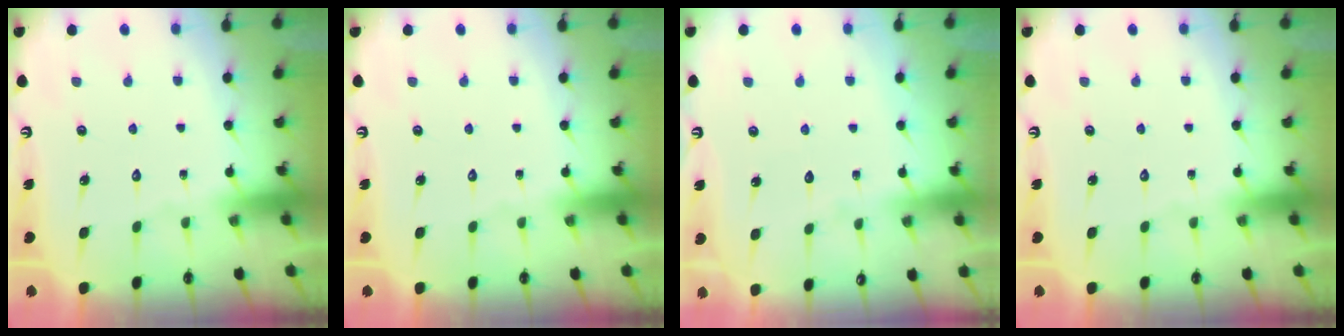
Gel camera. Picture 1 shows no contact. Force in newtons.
{"total": 0.0}
{"total": 1.8, "press": 1.8, "slide": 0.1}
{"total": 0.0}